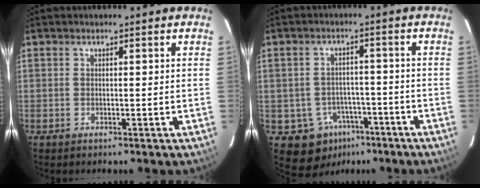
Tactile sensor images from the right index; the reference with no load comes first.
{"total": 7.9, "force": [-4.3, 6.4, 1.5], "torque": [-0.037, 0.027, -0.042]}